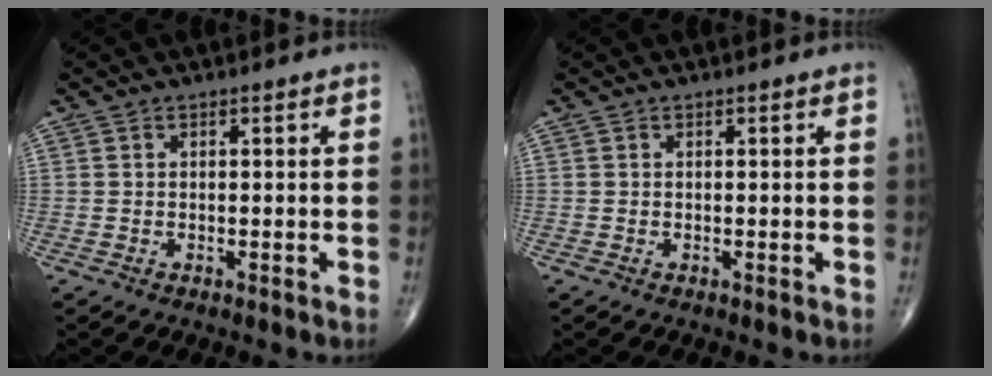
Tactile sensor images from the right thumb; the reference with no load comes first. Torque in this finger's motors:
{"motor_torque": [0.01, 0.01, -0.01, 0.00, 0.00]}